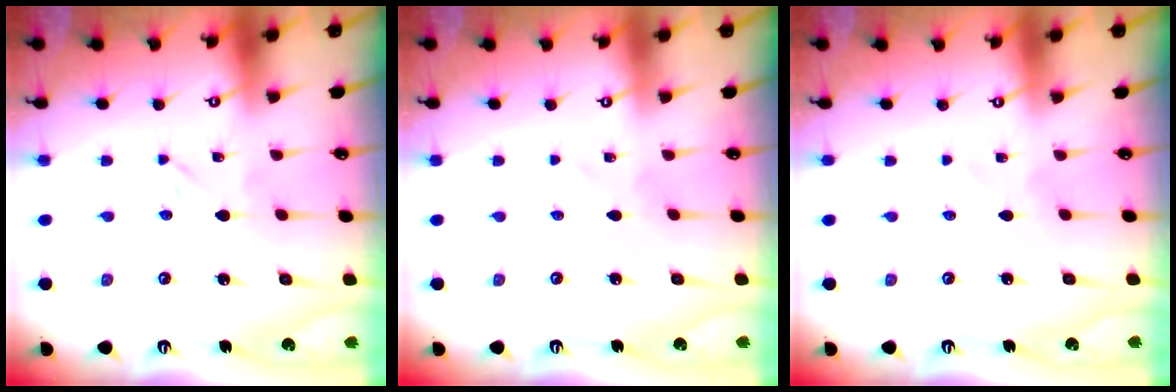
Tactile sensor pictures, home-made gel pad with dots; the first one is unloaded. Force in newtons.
{"total": 1.2, "press": 1.2, "slide": 0.2}
{"total": 0.0}